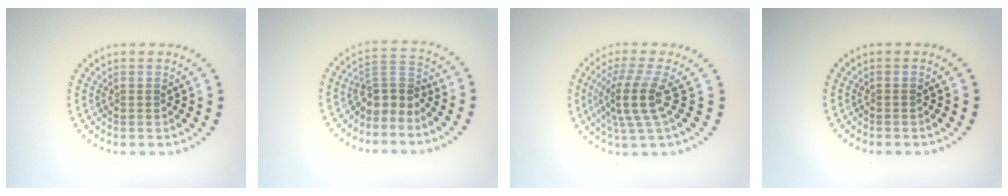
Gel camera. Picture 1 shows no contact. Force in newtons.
{"total": 3.0, "press": 2.1, "slide": 2.1}
{"total": 3.9, "press": 2.7, "slide": 2.7}
{"total": 0.0}